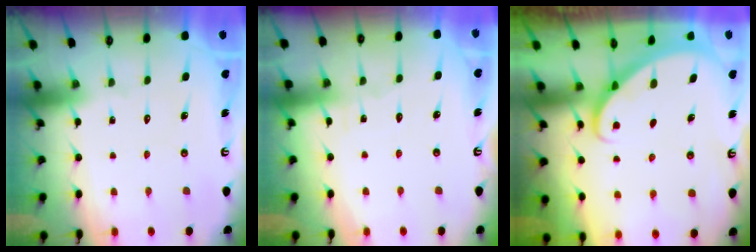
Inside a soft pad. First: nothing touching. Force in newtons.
{"total": 3.0, "press": 3.0, "slide": 0.4}
{"total": 2.1, "press": 2.1, "slide": 0.1}